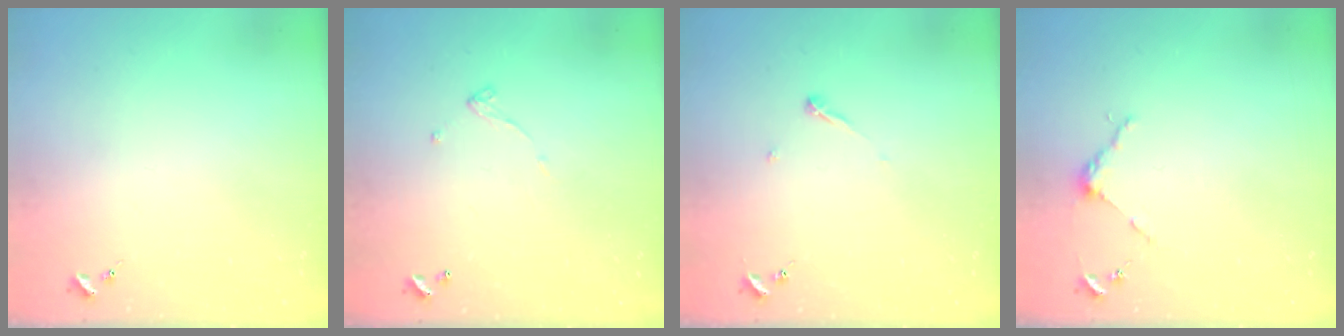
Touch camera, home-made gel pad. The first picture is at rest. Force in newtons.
{"total": 4.9, "press": 4.9, "slide": 0.2}
{"total": 3.2, "press": 3.2, "slide": 0.3}
{"total": 3.9, "press": 3.9, "slide": 0.2}